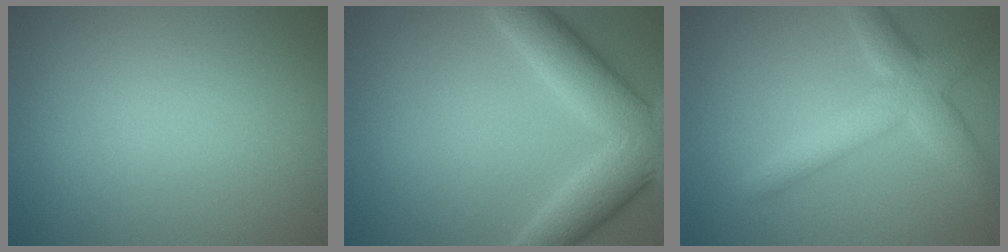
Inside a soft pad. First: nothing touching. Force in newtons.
{"total": 7.9, "press": 7.9, "slide": 0.5}
{"total": 4.9, "press": 4.9, "slide": 0.4}